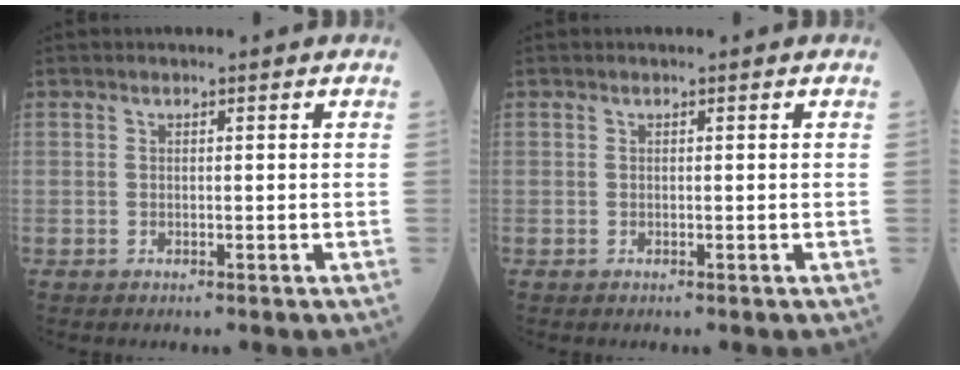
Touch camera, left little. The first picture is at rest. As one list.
[{"total": 0.0}]